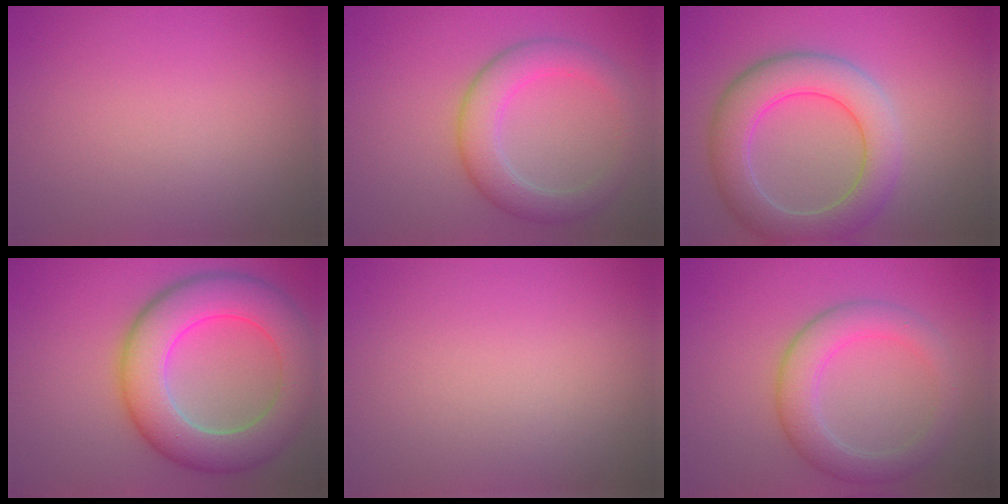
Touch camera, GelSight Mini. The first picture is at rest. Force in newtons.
{"total": 4.7, "press": 4.7, "slide": 0.1}
{"total": 6.9, "press": 6.9, "slide": 0.8}
{"total": 9.8, "press": 9.8, "slide": 0.1}
{"total": 0.0}
{"total": 4.5, "press": 4.5, "slide": 0.3}